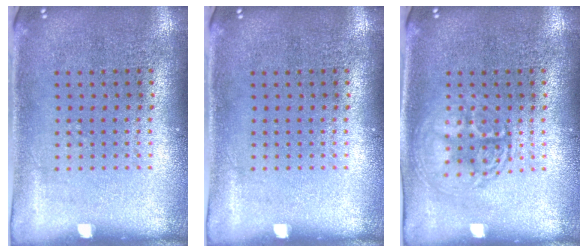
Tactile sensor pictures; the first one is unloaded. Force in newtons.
{"total": 0.0}
{"total": 2.7, "press": 2.7, "slide": 0.3}